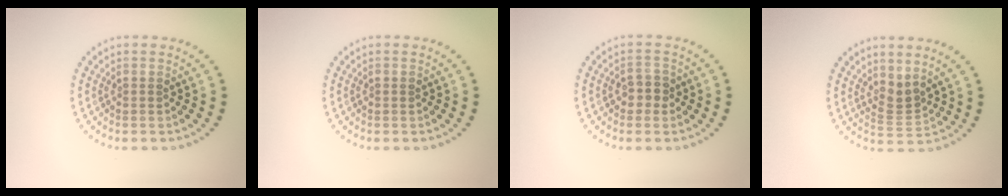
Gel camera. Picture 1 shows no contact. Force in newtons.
{"total": 0.6, "press": 0.6, "slide": 0.1}
{"total": 2.0, "press": 1.8, "slide": 0.8}
{"total": 2.0, "press": 1.4, "slide": 1.5}